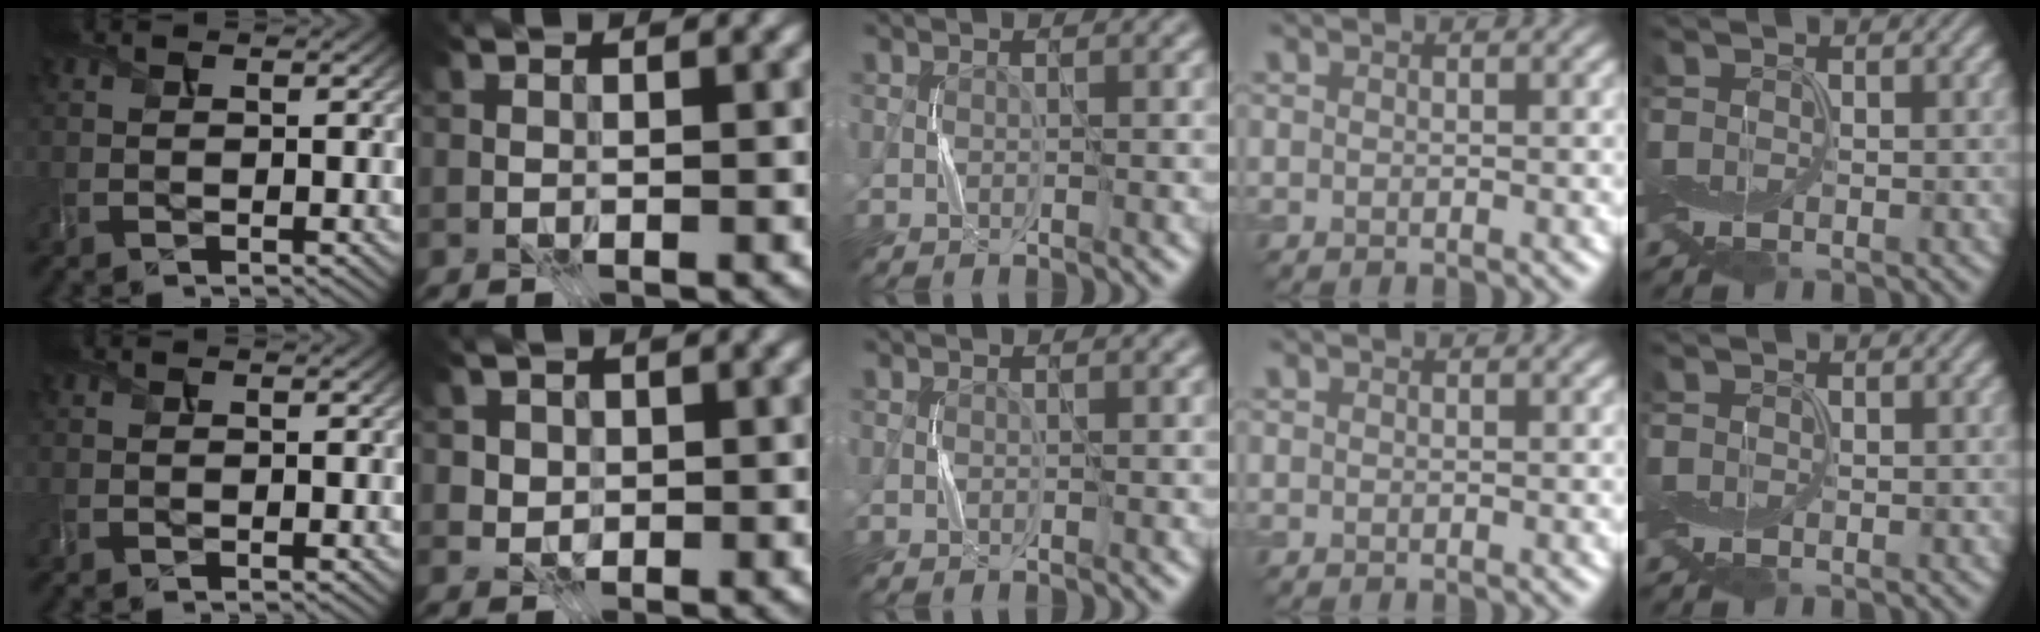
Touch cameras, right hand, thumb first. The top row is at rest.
{"index": {"total": 1.8, "force": [0.5, 1.7, 0.5], "torque": [-0.019, -0.005, 0.023]}}